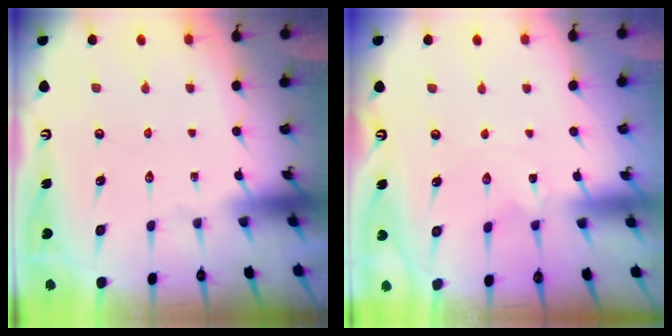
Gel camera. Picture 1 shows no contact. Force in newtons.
{"total": 0.0}